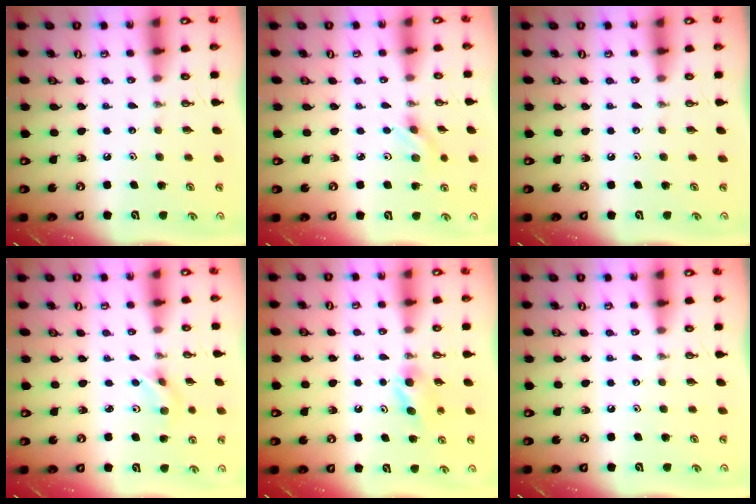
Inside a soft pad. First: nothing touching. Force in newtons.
{"total": 2.9, "press": 2.6, "slide": 1.4}
{"total": 0.0}
{"total": 2.6, "press": 2.4, "slide": 0.9}
{"total": 4.7, "press": 4.6, "slide": 1.1}
{"total": 0.0}